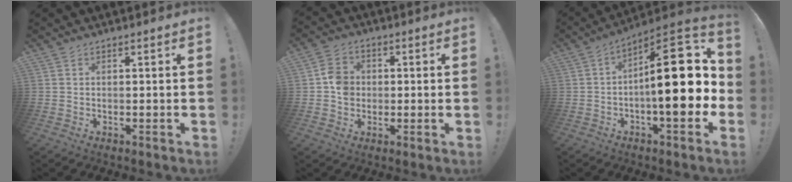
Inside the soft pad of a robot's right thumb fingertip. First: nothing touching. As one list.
[{"total": 7.7, "force": [-0.5, 6.4, 4.3], "torque": [-0.059, 0.016, -0.006]}, {"total": 22.9, "force": [0.5, 8.8, 21.1], "torque": [-0.302, -0.001, 0.012]}]